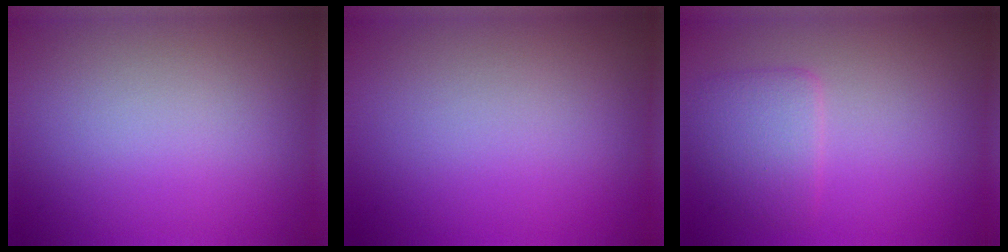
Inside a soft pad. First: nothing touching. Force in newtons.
{"total": 0.0}
{"total": 2.8, "press": 2.8, "slide": 0.3}